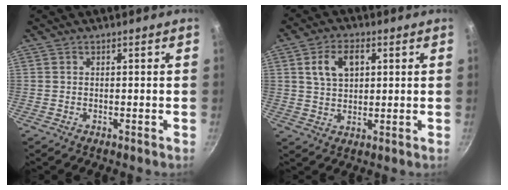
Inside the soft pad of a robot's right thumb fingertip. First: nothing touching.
{"total": 7.8, "force": [2.4, 5.1, 5.5], "torque": [-0.082, 0.003, 0.042]}